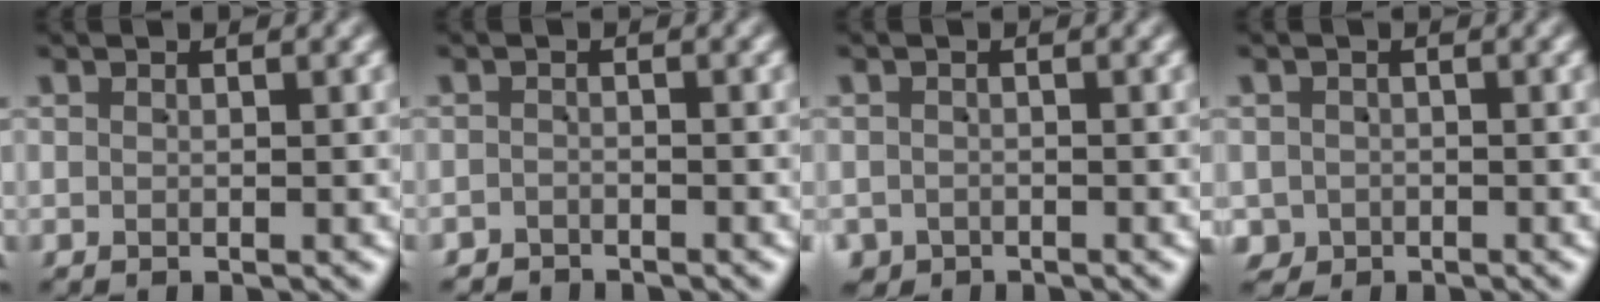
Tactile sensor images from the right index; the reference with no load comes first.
{"total": 2.4, "force": [-2.2, 0.4, -0.7], "torque": [0.017, -0.009, -0.039]}
{"total": 2.8, "force": [-2.1, 1.7, -0.3], "torque": [0.010, -0.019, -0.032]}
{"total": 4.3, "force": [-2.2, 3.7, 0.4], "torque": [-0.011, -0.029, -0.031]}